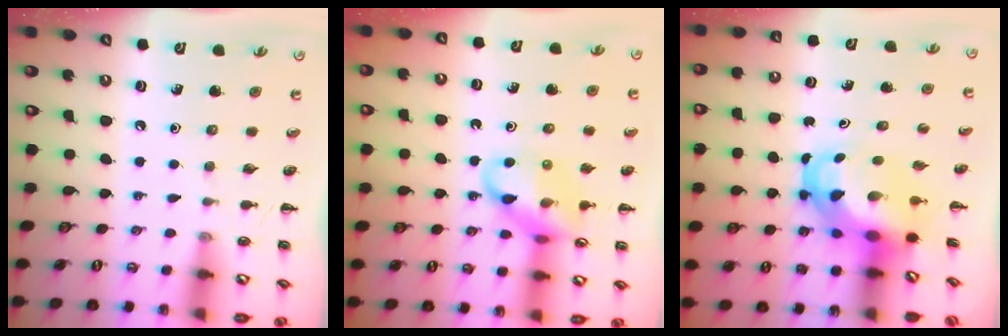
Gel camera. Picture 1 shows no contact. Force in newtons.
{"total": 14.1, "press": 14.0, "slide": 1.8}
{"total": 6.8, "press": 6.7, "slide": 1.1}